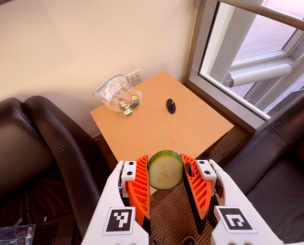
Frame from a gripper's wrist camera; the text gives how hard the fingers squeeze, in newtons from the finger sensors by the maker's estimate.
{"total": 11.4, "left": 12.0, "right": 10.7}